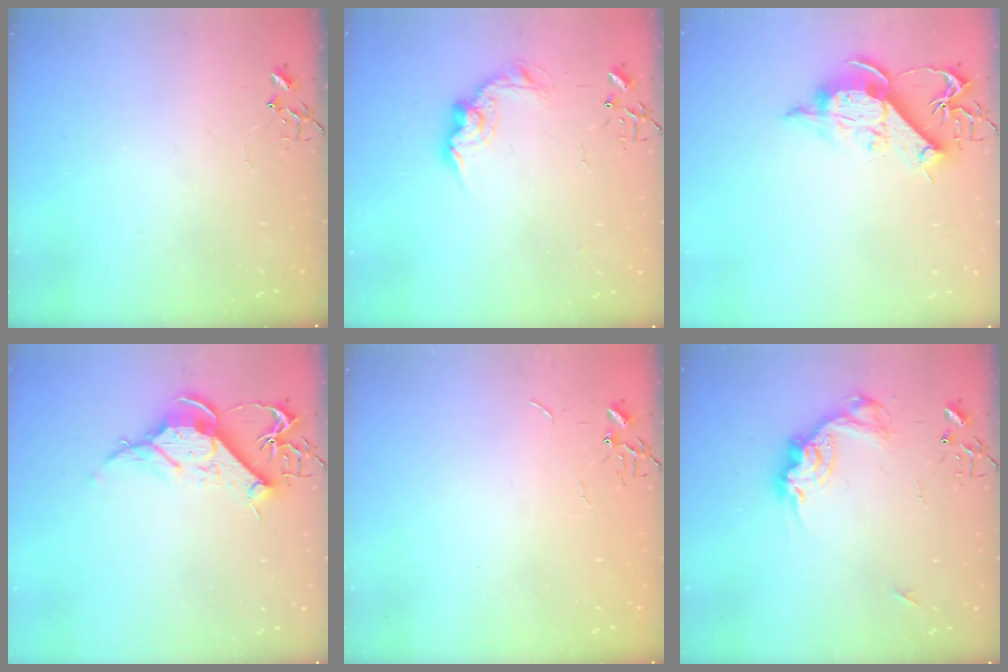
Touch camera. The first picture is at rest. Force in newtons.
{"total": 11.5, "press": 11.5, "slide": 0.5}
{"total": 11.0, "press": 11.0, "slide": 1.4}
{"total": 12.0, "press": 11.9, "slide": 1.2}
{"total": 0.8, "press": 0.8, "slide": 0.2}
{"total": 15.3, "press": 15.3, "slide": 1.0}